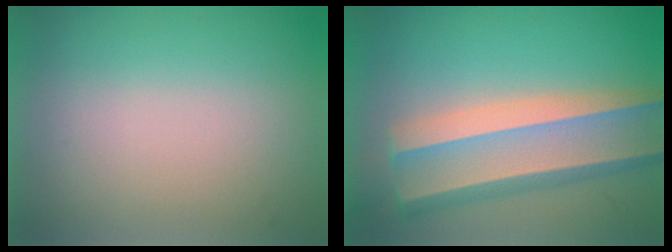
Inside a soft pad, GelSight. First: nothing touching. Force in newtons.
{"total": 6.2}